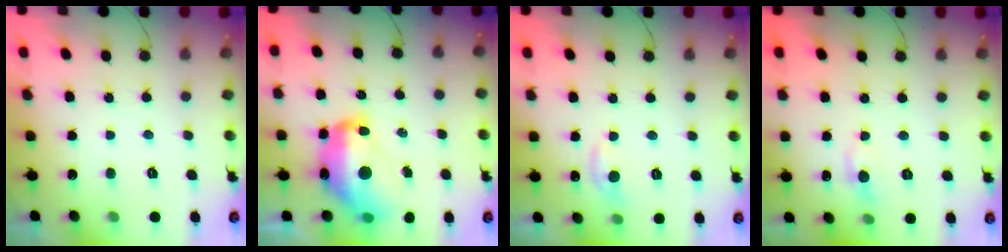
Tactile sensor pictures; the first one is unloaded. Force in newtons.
{"total": 16.5, "press": 16.4, "slide": 1.6}
{"total": 5.6, "press": 5.5, "slide": 0.7}
{"total": 4.5, "press": 4.4, "slide": 0.6}